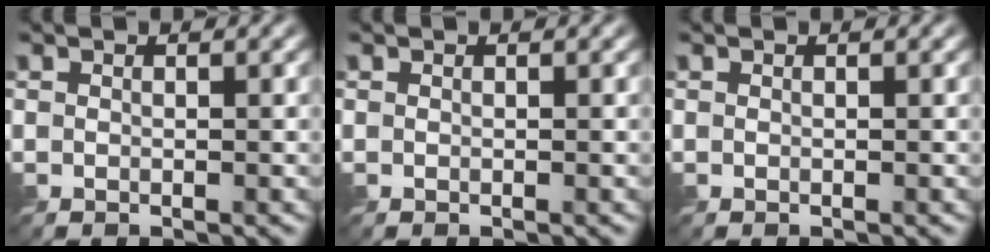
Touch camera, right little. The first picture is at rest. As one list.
[{"total": 0.0}, {"total": 0.0}]